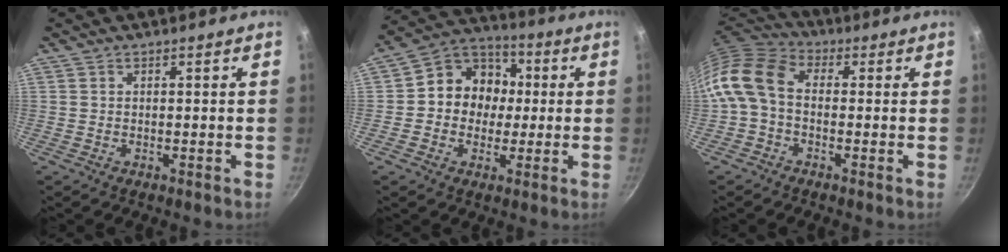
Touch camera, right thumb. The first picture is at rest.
{"total": 11.9, "force": [0.3, 10.5, 5.6], "torque": [-0.040, 0.028, -0.017]}
{"total": 11.6, "force": [-0.9, 8.1, 8.3], "torque": [-0.167, 0.033, -0.038]}